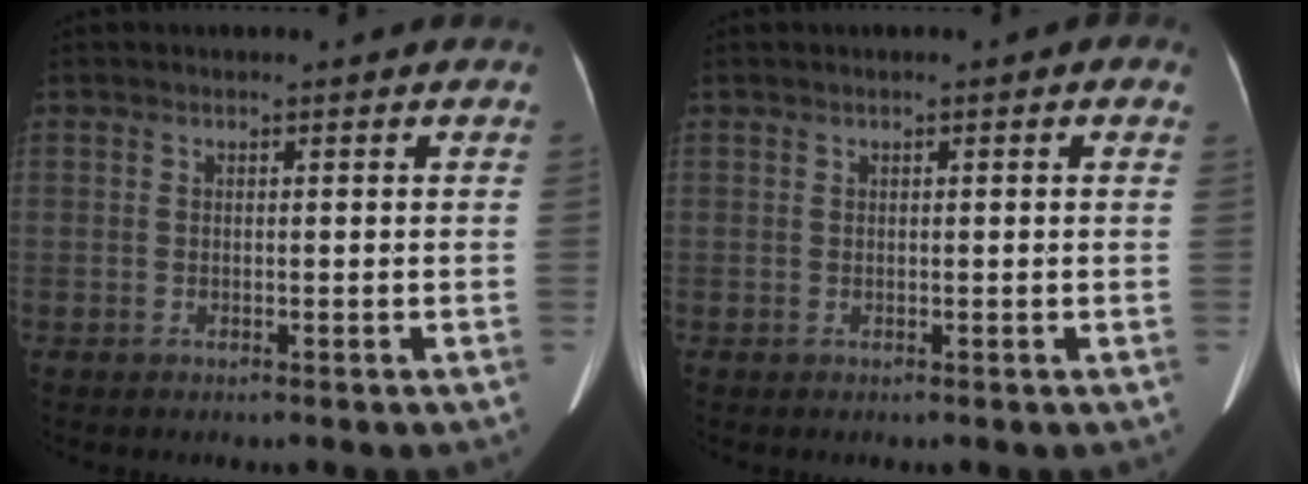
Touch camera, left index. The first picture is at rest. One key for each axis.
{"total": 1.1, "fx": 0.4, "fy": 0.3, "fz": 1.0, "tx": -0.013, "ty": 0.015, "tz": 0.005}